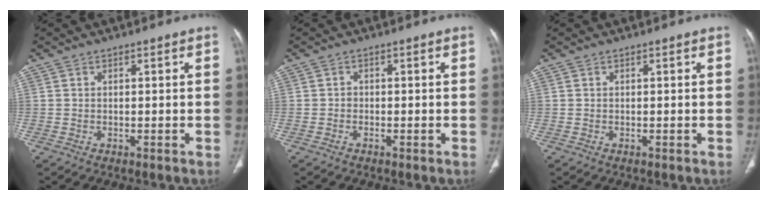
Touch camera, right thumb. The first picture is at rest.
{"total": 0.6, "force": [-0.4, 0.4, 0.1], "torque": [0.005, 0.004, -0.013]}
{"total": 0.0}